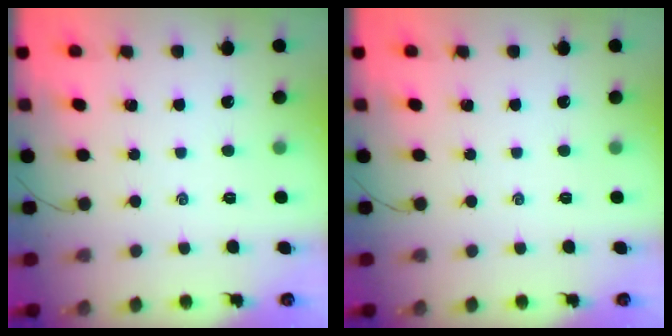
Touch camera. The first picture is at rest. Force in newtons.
{"total": 0.0}